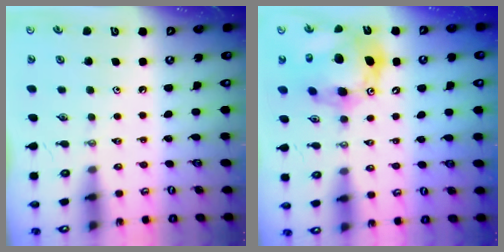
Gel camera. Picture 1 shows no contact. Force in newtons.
{"total": 17.8, "press": 17.6, "slide": 2.5}